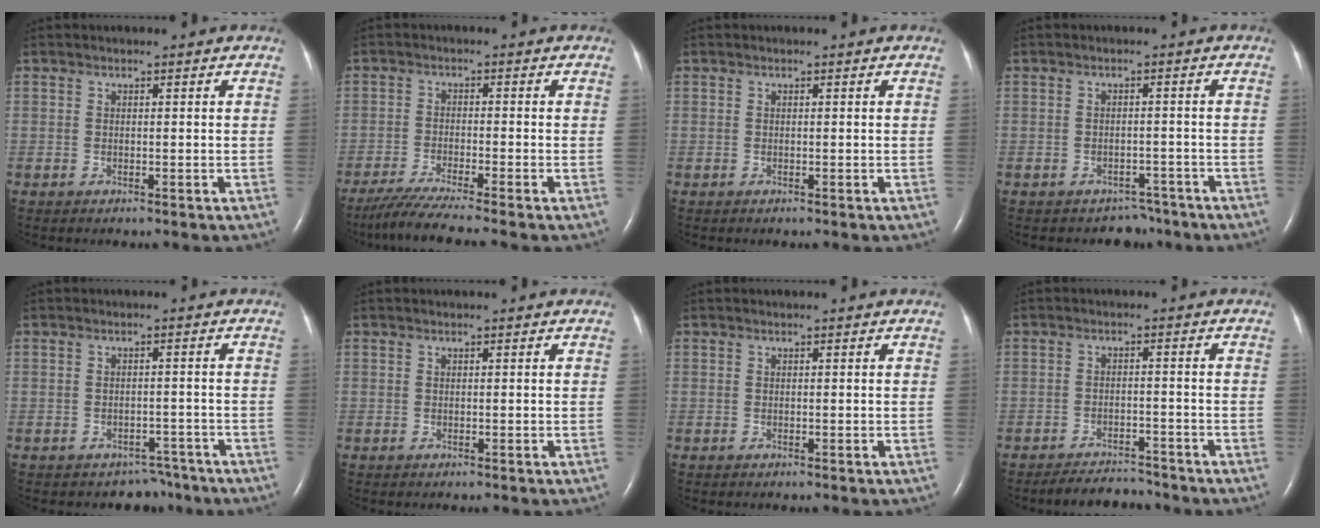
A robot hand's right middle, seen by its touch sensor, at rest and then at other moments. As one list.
[{"total": 7.3, "force": [-6.2, -1.5, 3.7], "torque": [-0.066, -0.031, -0.107]}, {"total": 0.0}, {"total": 3.2, "force": [-2.6, 1.8, -0.4], "torque": [0.001, 0.014, -0.033]}, {"total": 3.6, "force": [-3.0, 2.1, -0.3], "torque": [0.004, 0.017, -0.037]}, {"total": 0.0}, {"total": 0.0}, {"total": 4.8, "force": [-4.7, 1.0, 0.4], "torque": [-0.009, -0.010, -0.076]}]